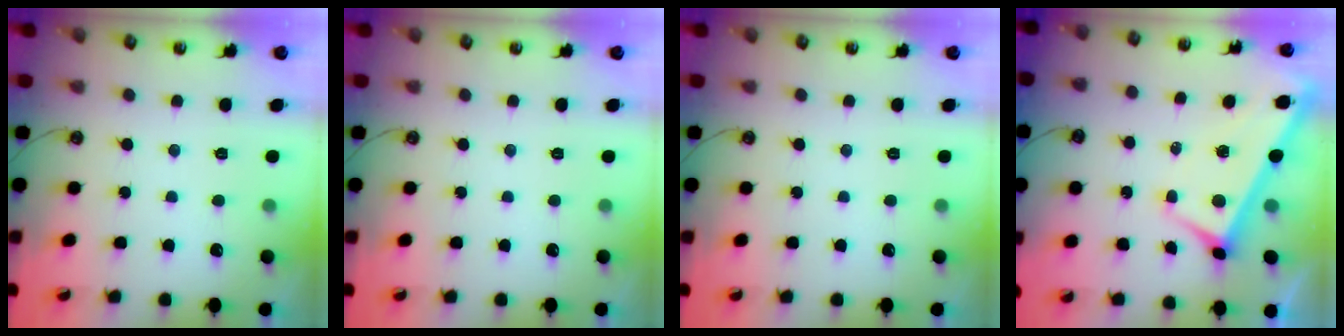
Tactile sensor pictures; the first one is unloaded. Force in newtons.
{"total": 0.0}
{"total": 0.0}
{"total": 1.9, "press": 1.9, "slide": 0.5}